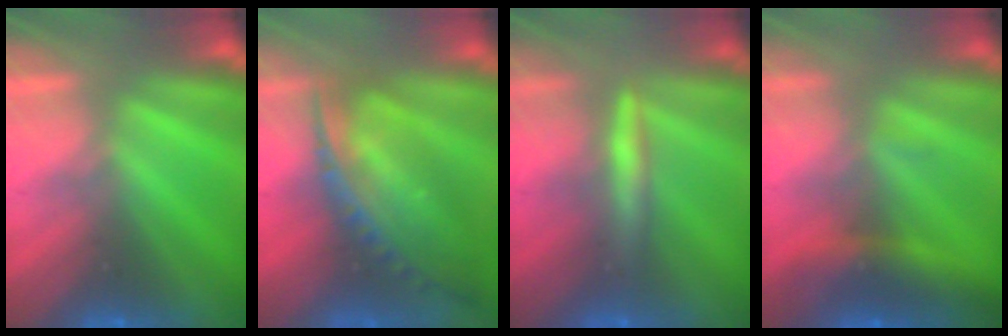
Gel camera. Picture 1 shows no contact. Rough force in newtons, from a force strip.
{"total": 7.1}
{"total": 2.5}
{"total": 6.4}